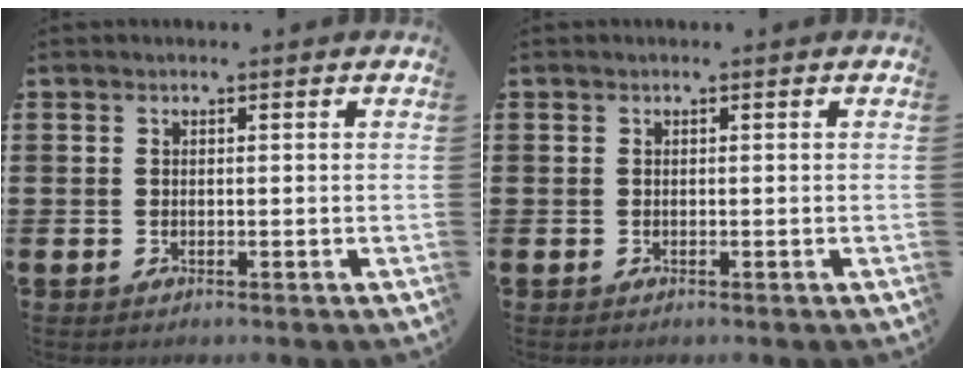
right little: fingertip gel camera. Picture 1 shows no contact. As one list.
[{"total": 0.0}]